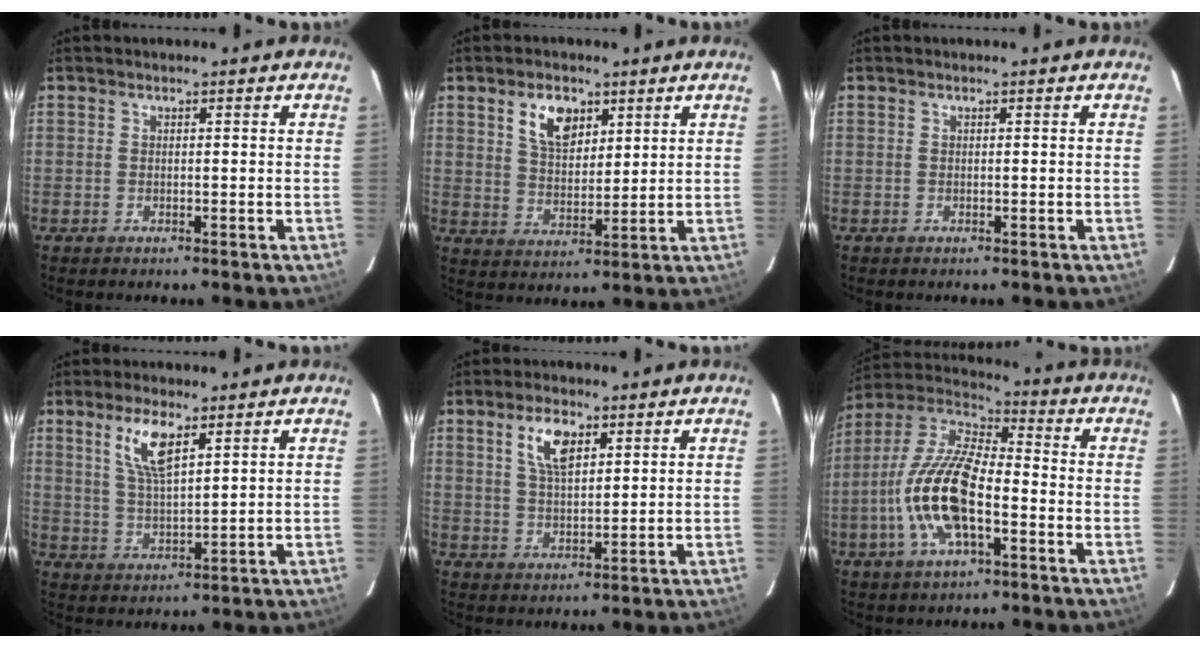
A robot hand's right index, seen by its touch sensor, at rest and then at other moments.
{"total": 7.7, "force": [3.9, 4.4, 4.9], "torque": [-0.084, 0.008, 0.076]}
{"total": 0.0}
{"total": 7.6, "force": [4.0, 2.4, 6.0], "torque": [-0.116, 0.001, 0.084]}
{"total": 6.8, "force": [3.3, 3.1, 5.1], "torque": [-0.093, 0.009, 0.065]}
{"total": 16.4, "force": [-4.9, 6.4, 14.3], "torque": [-0.293, -0.002, -0.099]}